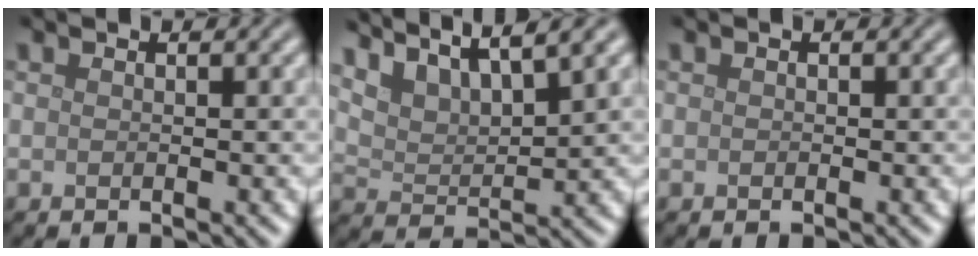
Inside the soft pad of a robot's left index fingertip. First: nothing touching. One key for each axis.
{"total": 7.2, "fx": 5.9, "fy": 1.5, "fz": 3.7, "tx": -0.076, "ty": 0.014, "tz": 0.090}
{"total": 0.0}